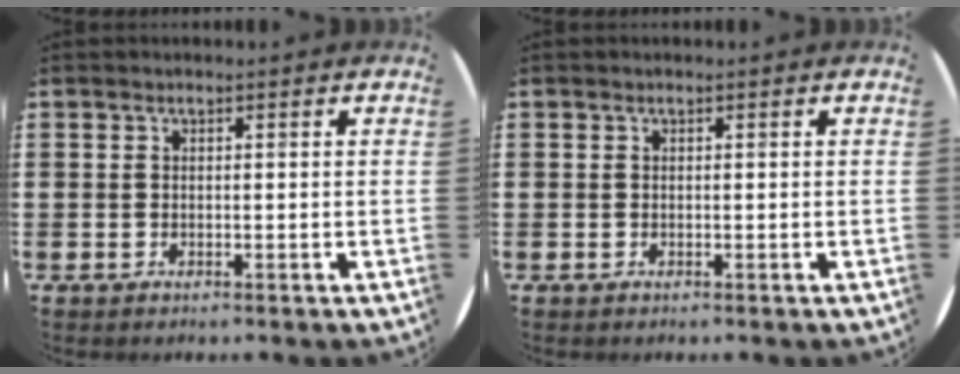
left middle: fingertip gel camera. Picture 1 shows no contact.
{"total": 0.0}